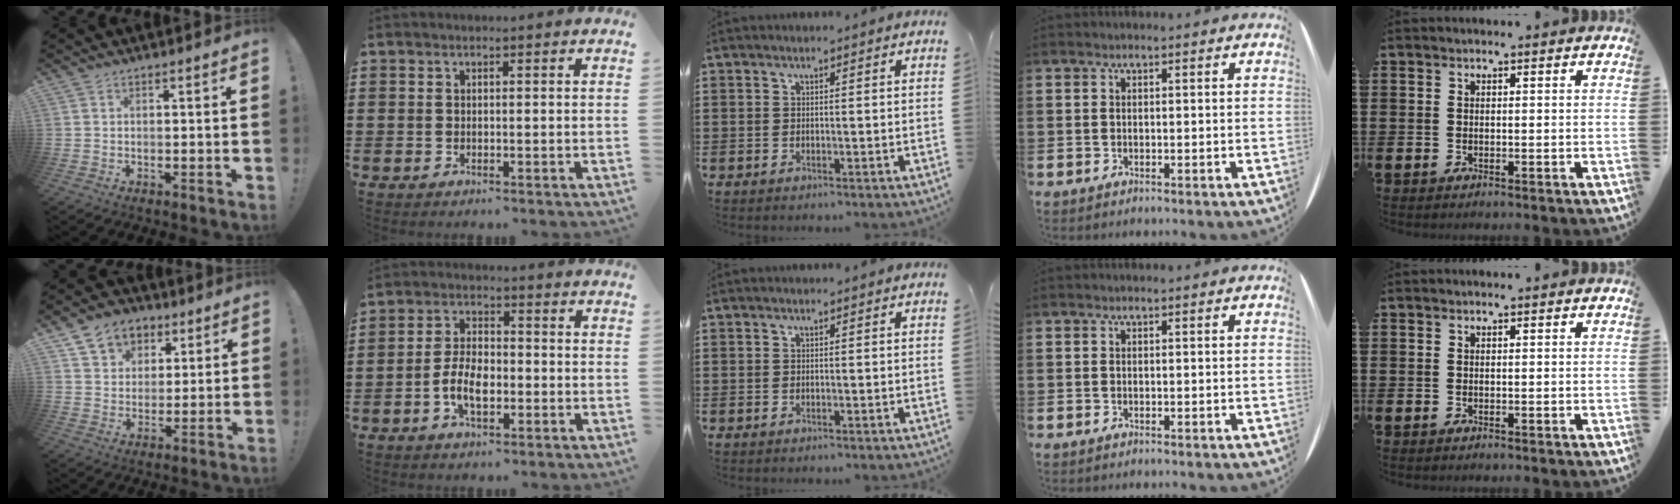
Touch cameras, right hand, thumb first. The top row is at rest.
{"thumb": {"total": 9.9, "force": [5.2, 7.8, 3.1], "torque": [-0.045, -0.028, 0.104]}, "index": {"total": 6.4, "force": [-2.0, 3.2, 5.2], "torque": [-0.117, 0.000, -0.041]}}